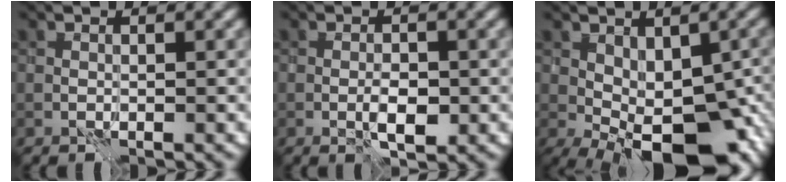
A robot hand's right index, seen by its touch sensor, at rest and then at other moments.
{"total": 1.9, "force": [-0.5, 0.7, 1.6], "torque": [-0.028, 0.001, -0.009]}
{"total": 10.5, "force": [-3.1, 5.4, 8.5], "torque": [-0.119, -0.003, -0.042]}